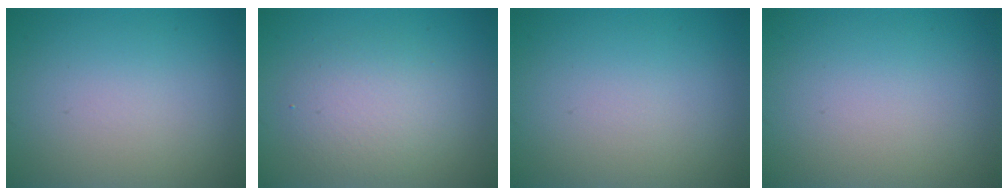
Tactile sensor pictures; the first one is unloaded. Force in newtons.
{"total": 3.3, "press": 3.3, "slide": 0.2}
{"total": 0.0}
{"total": 0.0}